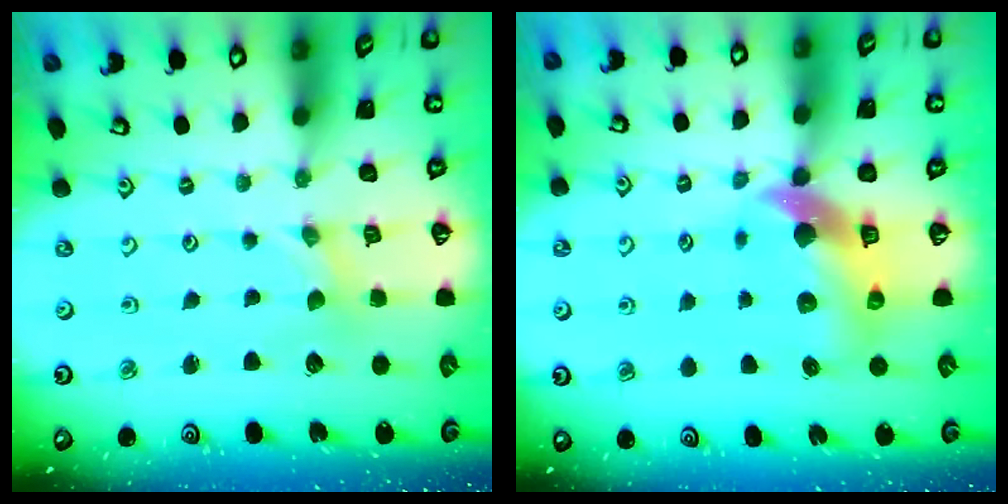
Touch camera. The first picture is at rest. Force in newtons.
{"total": 9.9, "press": 9.8, "slide": 1.3}